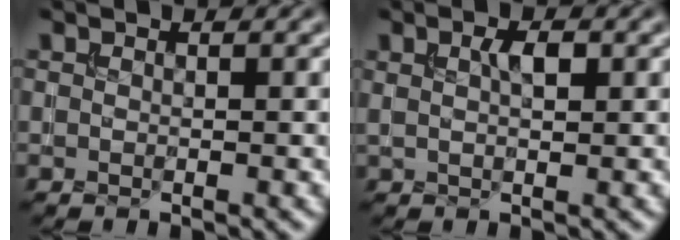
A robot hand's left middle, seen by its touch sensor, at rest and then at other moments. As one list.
[{"total": 2.1, "force": [0.7, 0.7, 1.8], "torque": [-0.035, 0.001, 0.013]}]